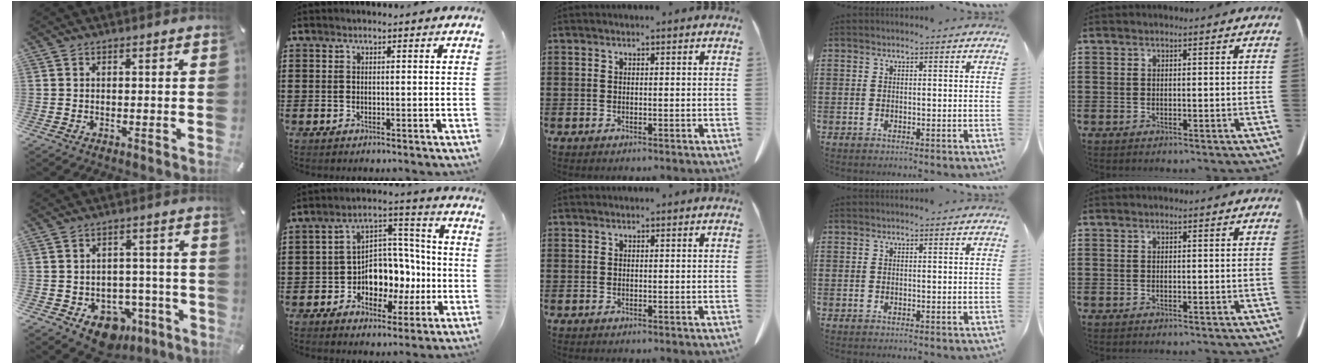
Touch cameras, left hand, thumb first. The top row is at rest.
{"thumb": {"total": 9.3, "force": [-4.8, 7.1, 3.7], "torque": [-0.031, 0.029, -0.071]}, "index": {"total": 8.4, "force": [-1.3, 7.1, 4.2], "torque": [-0.076, 0.008, -0.018]}}